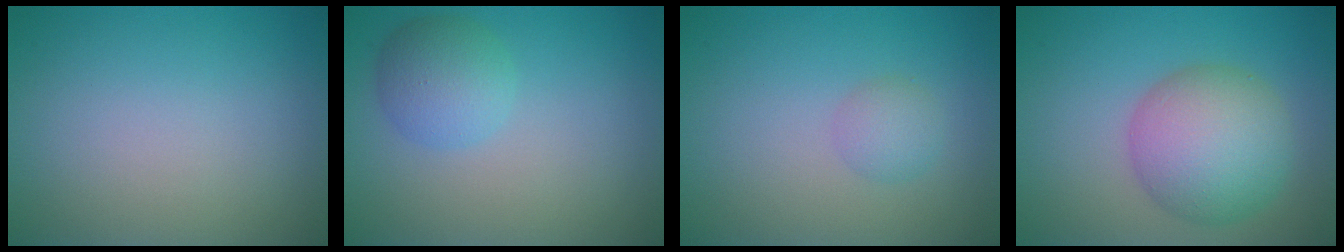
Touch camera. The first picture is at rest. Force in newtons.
{"total": 3.3, "press": 3.3, "slide": 0.2}
{"total": 1.6, "press": 1.6, "slide": 0.0}
{"total": 7.1, "press": 7.1, "slide": 0.3}